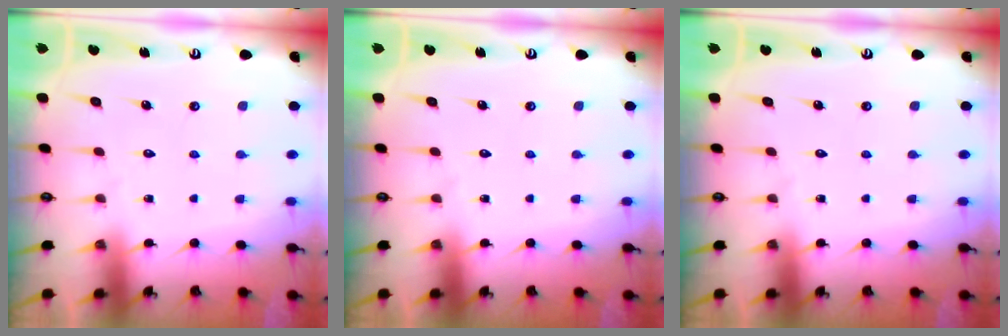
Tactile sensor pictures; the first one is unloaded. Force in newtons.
{"total": 0.0}
{"total": 0.0}